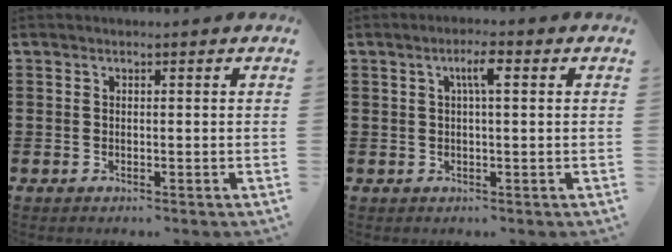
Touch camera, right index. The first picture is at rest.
{"total": 3.2, "force": [0.9, 0.6, 3.1], "torque": [-0.062, 0.010, 0.011]}